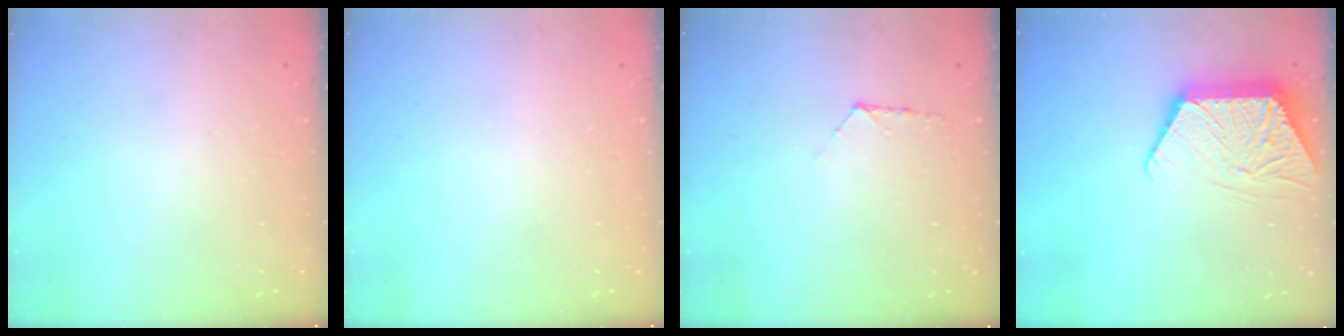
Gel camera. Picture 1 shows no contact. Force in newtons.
{"total": 0.0}
{"total": 5.2, "press": 5.1, "slide": 0.6}
{"total": 11.2, "press": 11.2, "slide": 0.7}